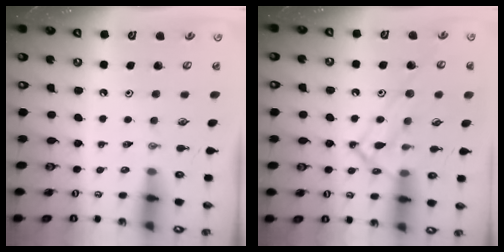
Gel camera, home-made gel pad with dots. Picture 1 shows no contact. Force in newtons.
{"total": 14.1, "press": 14.1, "slide": 1.0}